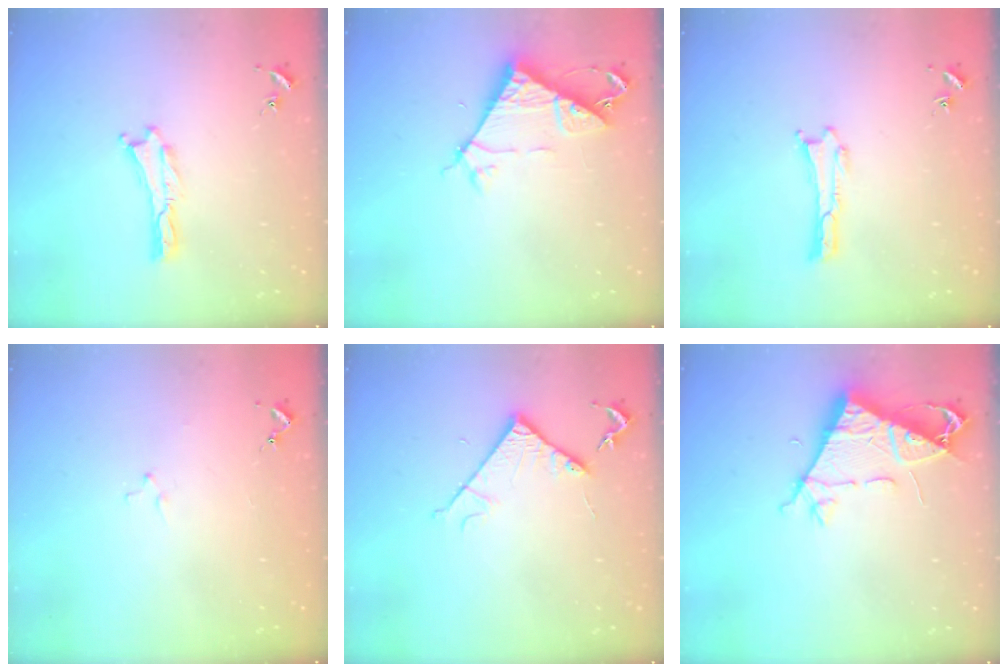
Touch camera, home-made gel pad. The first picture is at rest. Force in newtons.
{"total": 7.2, "press": 7.2, "slide": 0.5}
{"total": 0.0}
{"total": 0.8, "press": 0.8, "slide": 0.2}
{"total": 5.1, "press": 5.1, "slide": 0.6}
{"total": 7.7, "press": 7.6, "slide": 1.2}